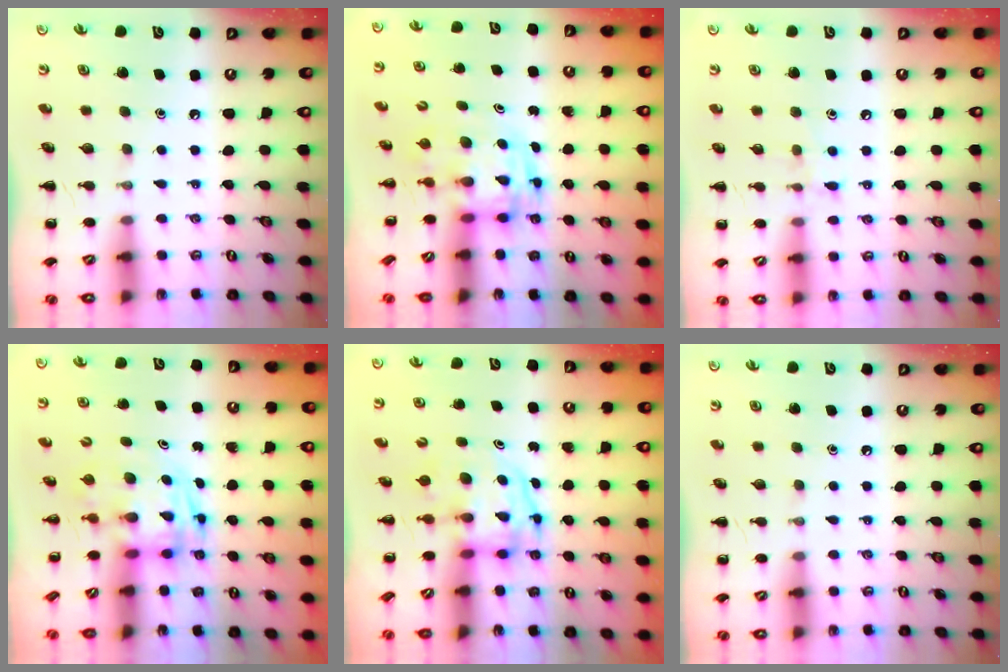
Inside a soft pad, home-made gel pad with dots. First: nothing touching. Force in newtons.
{"total": 2.8, "press": 2.7, "slide": 0.6}
{"total": 6.6, "press": 6.3, "slide": 2.0}
{"total": 2.7, "press": 2.6, "slide": 0.5}
{"total": 3.9, "press": 3.8, "slide": 0.6}
{"total": 0.0}